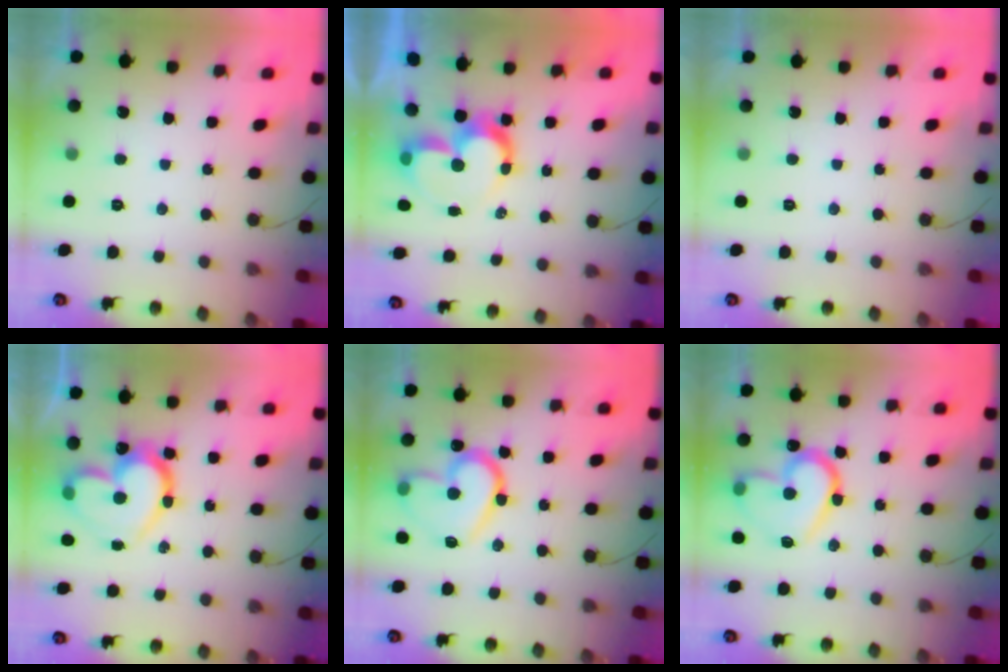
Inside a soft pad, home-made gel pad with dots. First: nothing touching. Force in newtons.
{"total": 10.0, "press": 10.0, "slide": 0.8}
{"total": 1.9, "press": 1.9, "slide": 0.1}
{"total": 19.2, "press": 19.2, "slide": 1.4}
{"total": 16.9, "press": 16.8, "slide": 1.7}
{"total": 16.9, "press": 16.8, "slide": 1.7}